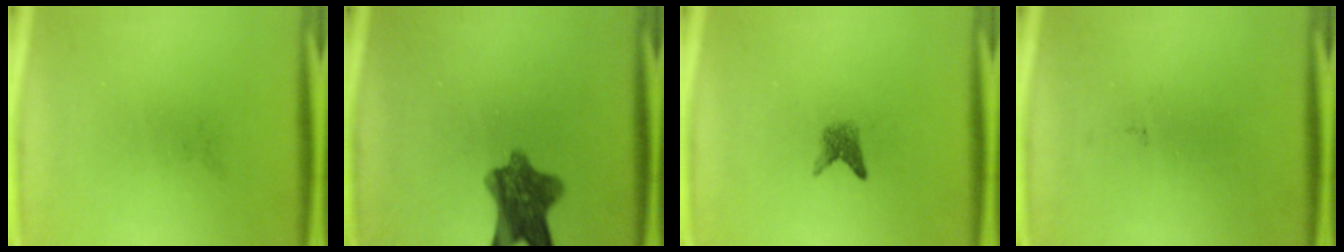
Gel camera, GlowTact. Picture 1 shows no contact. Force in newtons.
{"total": 8.6}
{"total": 1.8}
{"total": 0.0}